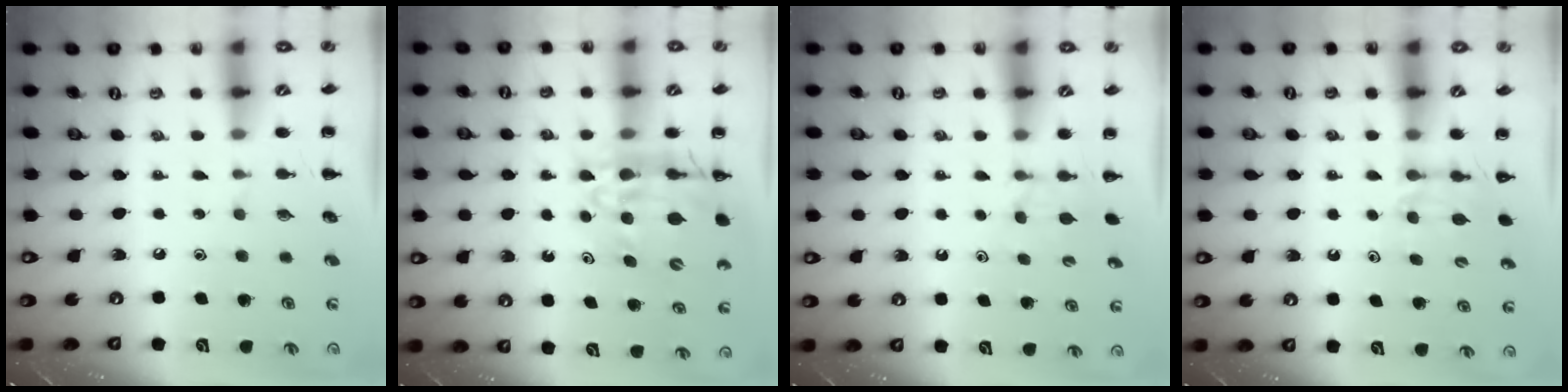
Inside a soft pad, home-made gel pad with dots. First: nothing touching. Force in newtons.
{"total": 13.7, "press": 13.2, "slide": 3.8}
{"total": 2.9, "press": 2.7, "slide": 1.1}
{"total": 5.3, "press": 5.1, "slide": 1.5}